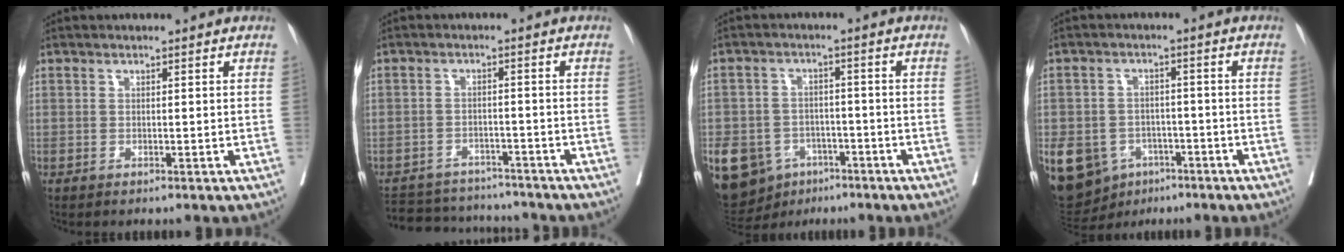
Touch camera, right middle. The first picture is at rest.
{"total": 10.3, "force": [-9.6, 3.2, 1.4], "torque": [-0.028, 0.008, -0.133]}
{"total": 15.6, "force": [-7.5, 12.1, 6.4], "torque": [-0.166, 0.006, -0.106]}
{"total": 18.4, "force": [-8.2, 14.4, 8.0], "torque": [-0.225, -0.001, -0.113]}